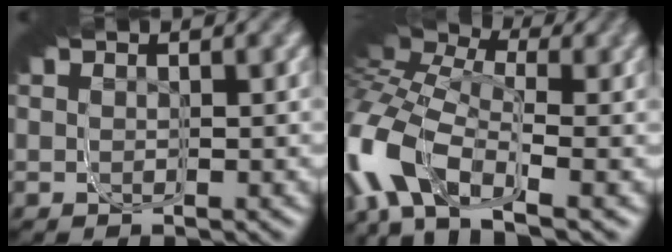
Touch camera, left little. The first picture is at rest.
{"total": 4.7, "force": [-1.1, 2.4, 3.9], "torque": [-0.041, 0.018, -0.037]}